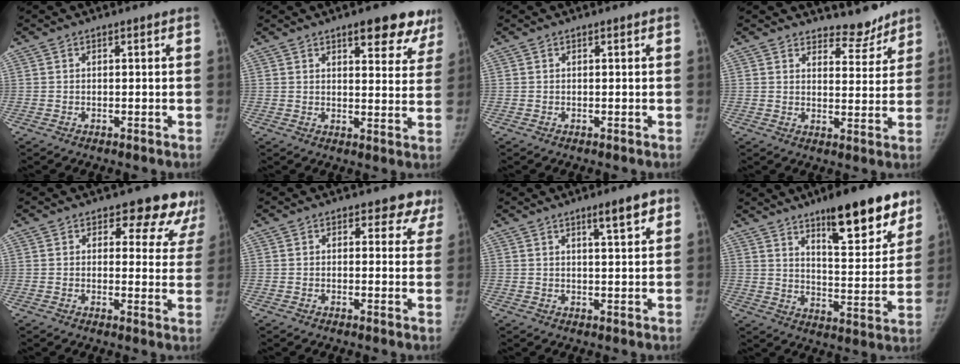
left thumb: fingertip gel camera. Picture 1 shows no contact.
{"total": 11.6, "force": [7.8, 4.4, 7.4], "torque": [-0.038, -0.036, 0.092]}
{"total": 0.0}
{"total": 6.0, "force": [5.5, 2.3, 0.6], "torque": [0.020, -0.051, 0.081]}
{"total": 10.9, "force": [9.1, 5.1, 3.1], "torque": [0.027, -0.053, 0.080]}
{"total": 5.0, "force": [3.9, 2.8, 1.2], "torque": [0.033, -0.018, 0.028]}
{"total": 5.1, "force": [3.1, 0.8, 4.0], "torque": [-0.050, -0.019, 0.047]}
{"total": 18.3, "force": [11.9, 5.5, 12.8], "torque": [-0.132, -0.067, 0.179]}